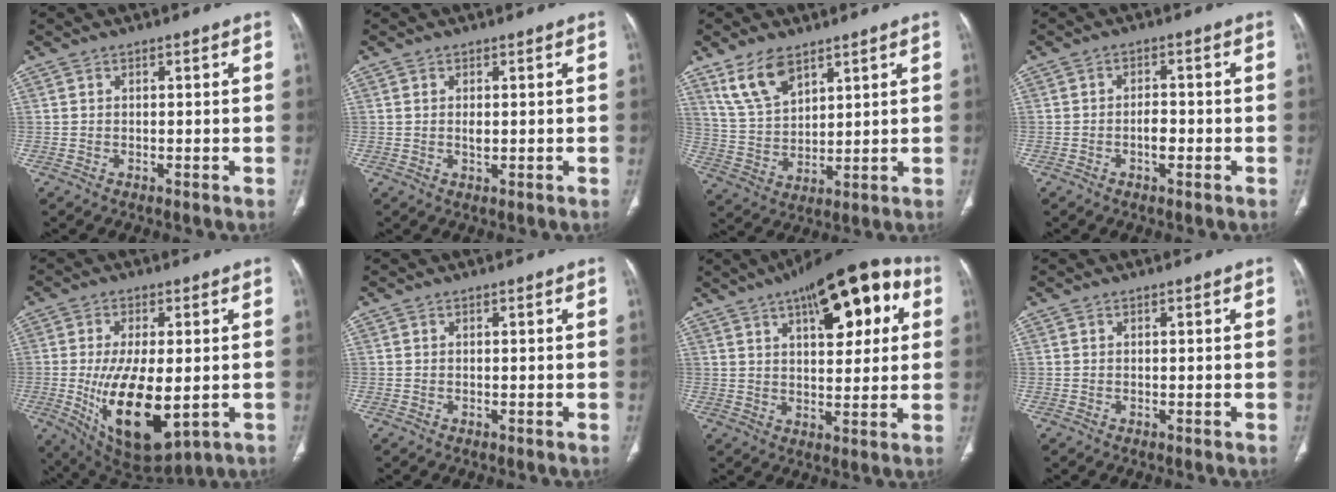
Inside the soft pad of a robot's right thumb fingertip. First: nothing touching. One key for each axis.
{"total": 1.3, "fx": 0.2, "fy": 0.7, "fz": 1.2, "tx": -0.022, "ty": -0.002, "tz": 0.007}
{"total": 9.7, "fx": 6.4, "fy": 5.1, "fz": 5.2, "tx": -0.086, "ty": -0.028, "tz": 0.135}
{"total": 2.9, "fx": -1.1, "fy": 1.6, "fz": 2.2, "tx": -0.030, "ty": 0.008, "tz": -0.019}
{"total": 16.5, "fx": -2.7, "fy": 7.5, "fz": 14.5, "tx": -0.248, "ty": -0.023, "tz": -0.021}
{"total": 0.0}
{"total": 20.3, "fx": 8.2, "fy": 8.6, "fz": 16.5, "tx": -0.203, "ty": 0.007, "tz": 0.116}
{"total": 0.0}